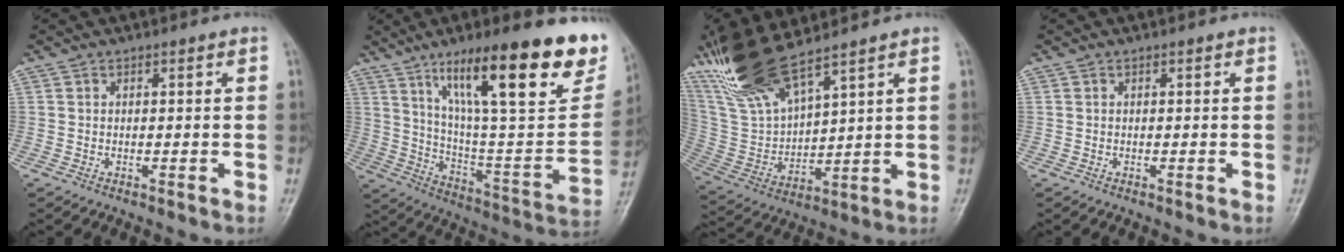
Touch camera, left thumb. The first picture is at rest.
{"total": 30.3, "force": [17.7, 7.0, 23.5], "torque": [-0.323, -0.048, 0.285]}
{"total": 15.7, "force": [12.0, 4.1, 9.2], "torque": [-0.181, -0.049, 0.254]}
{"total": 0.0}